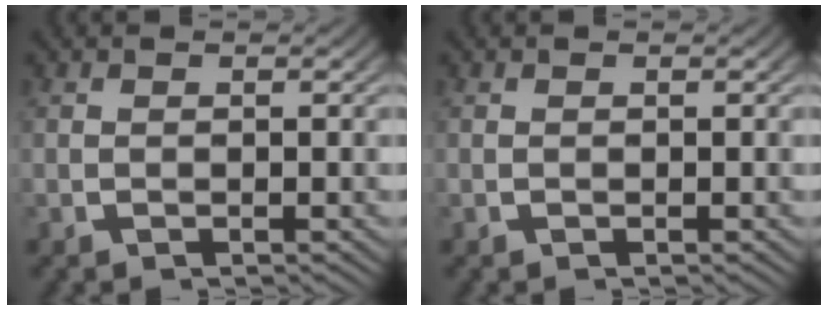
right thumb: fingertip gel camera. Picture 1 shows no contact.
{"total": 0.0}